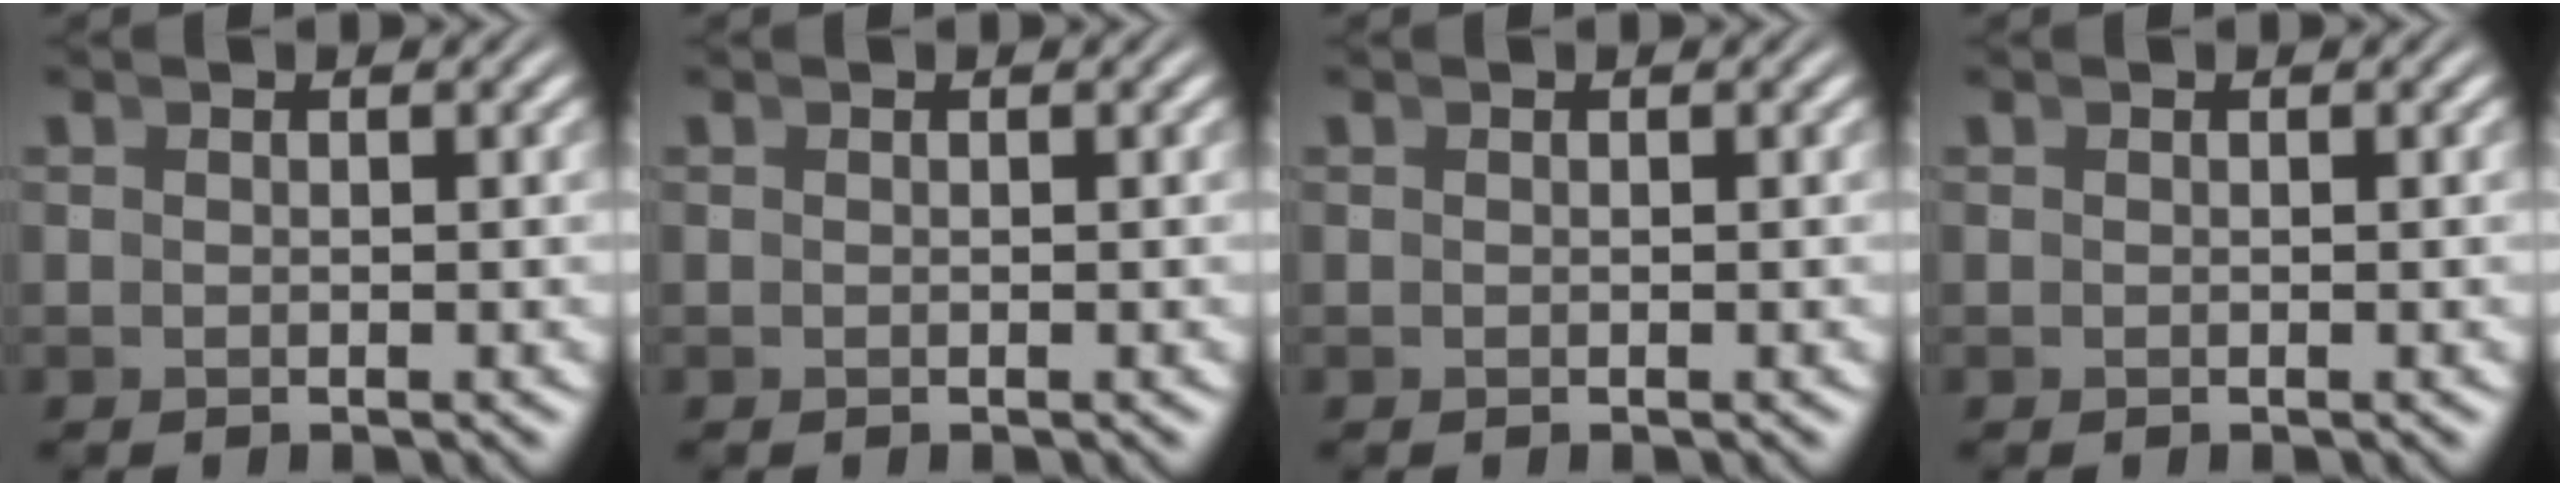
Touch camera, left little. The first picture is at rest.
{"total": 0.0}
{"total": 0.0}
{"total": 0.0}